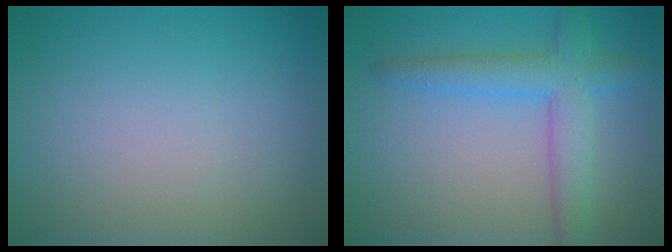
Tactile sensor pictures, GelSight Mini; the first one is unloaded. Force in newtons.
{"total": 4.5, "press": 4.5, "slide": 0.2}